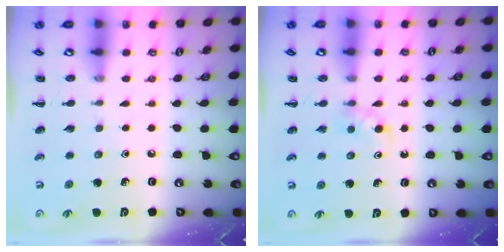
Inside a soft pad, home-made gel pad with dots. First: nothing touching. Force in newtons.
{"total": 3.0, "press": 2.7, "slide": 1.4}